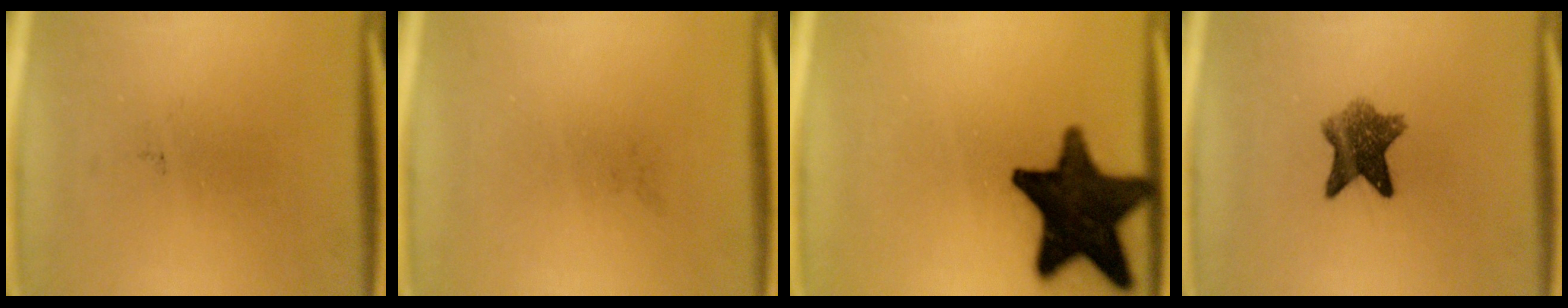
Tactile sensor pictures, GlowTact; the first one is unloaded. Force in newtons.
{"total": 0.0}
{"total": 17.9}
{"total": 6.8}